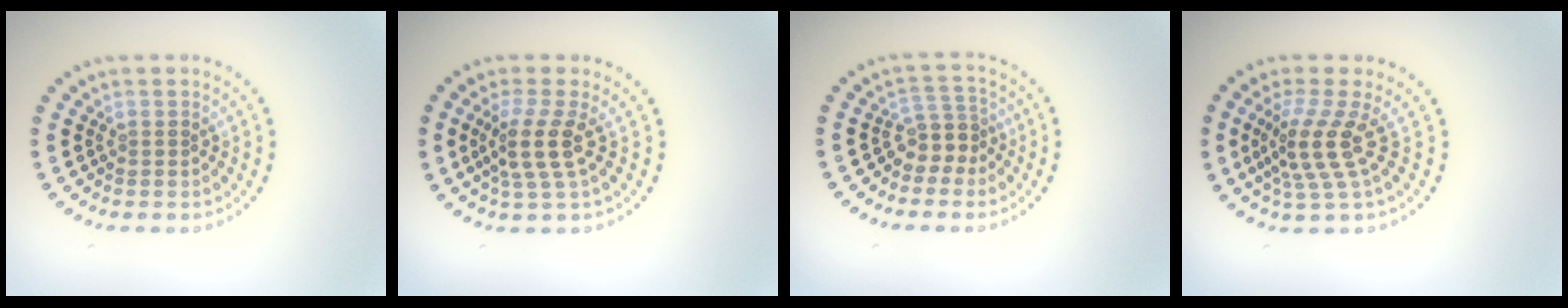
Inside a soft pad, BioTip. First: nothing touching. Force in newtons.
{"total": 3.3, "press": 2.6, "slide": 2.0}
{"total": 2.7, "press": 2.0, "slide": 1.8}
{"total": 3.9, "press": 2.8, "slide": 2.8}